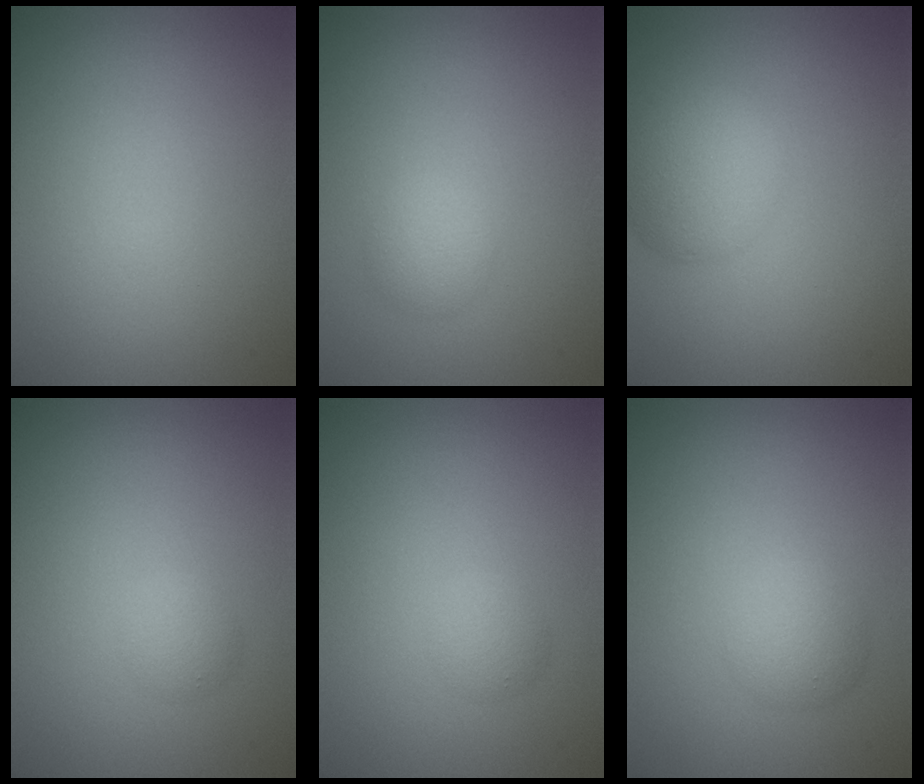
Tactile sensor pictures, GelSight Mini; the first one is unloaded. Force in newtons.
{"total": 1.8, "press": 1.8, "slide": 0.0}
{"total": 4.3, "press": 4.3, "slide": 0.4}
{"total": 1.3, "press": 1.3, "slide": 0.1}
{"total": 1.3, "press": 1.3, "slide": 0.1}
{"total": 2.4, "press": 2.4, "slide": 0.1}